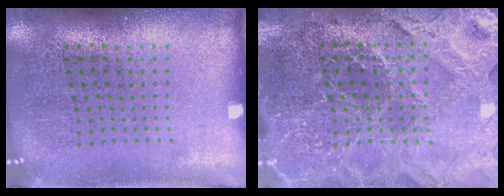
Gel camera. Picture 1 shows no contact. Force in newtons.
{"total": 4.3, "press": 4.1, "slide": 1.4}